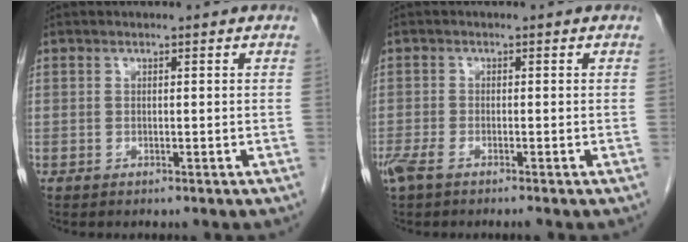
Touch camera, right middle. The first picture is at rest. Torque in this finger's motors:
{"motor_torque": [0.66, -0.23, 0.15, 0.06]}